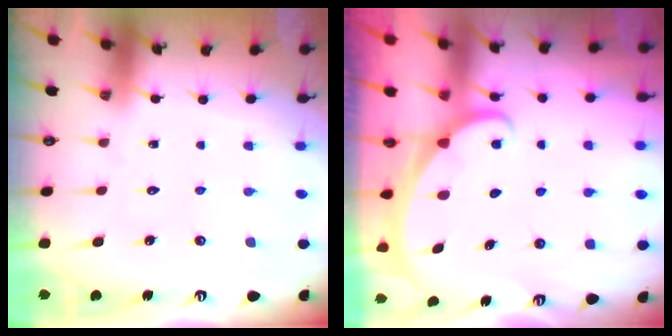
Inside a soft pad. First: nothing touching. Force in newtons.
{"total": 1.8, "press": 1.8, "slide": 0.1}